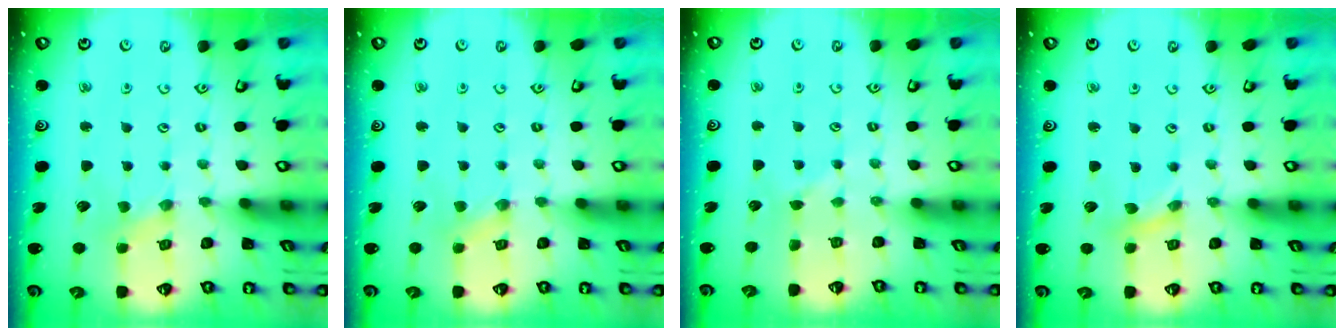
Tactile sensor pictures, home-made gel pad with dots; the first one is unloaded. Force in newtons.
{"total": 1.8, "press": 1.8, "slide": 0.3}
{"total": 2.9, "press": 2.9, "slide": 0.5}
{"total": 0.0}